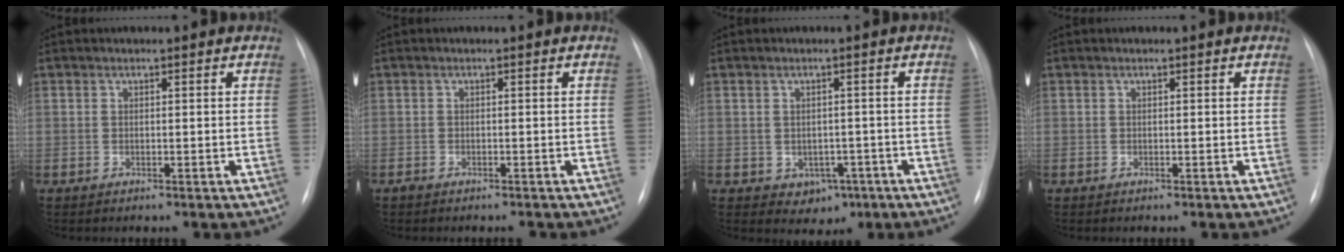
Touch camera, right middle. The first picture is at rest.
{"total": 1.3, "force": [-1.1, 0.4, 0.5], "torque": [-0.012, -0.002, -0.017]}
{"total": 4.0, "force": [-1.6, 3.1, 1.8], "torque": [-0.019, 0.006, -0.010]}
{"total": 0.0}